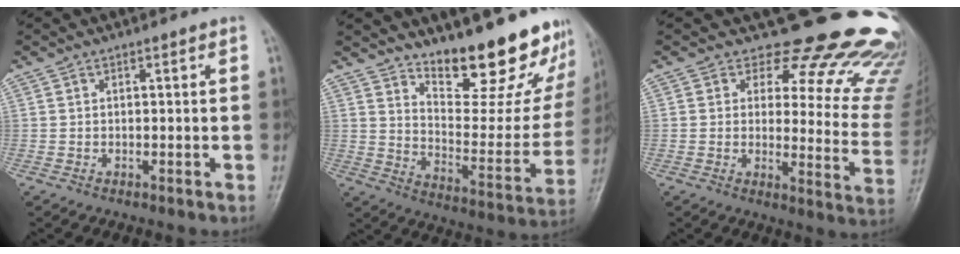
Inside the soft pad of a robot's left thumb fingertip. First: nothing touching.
{"total": 22.2, "force": [17.4, 7.1, 12.0], "torque": [-0.126, -0.129, 0.244]}
{"total": 21.3, "force": [17.6, 8.8, 8.1], "torque": [-0.048, -0.138, 0.186]}